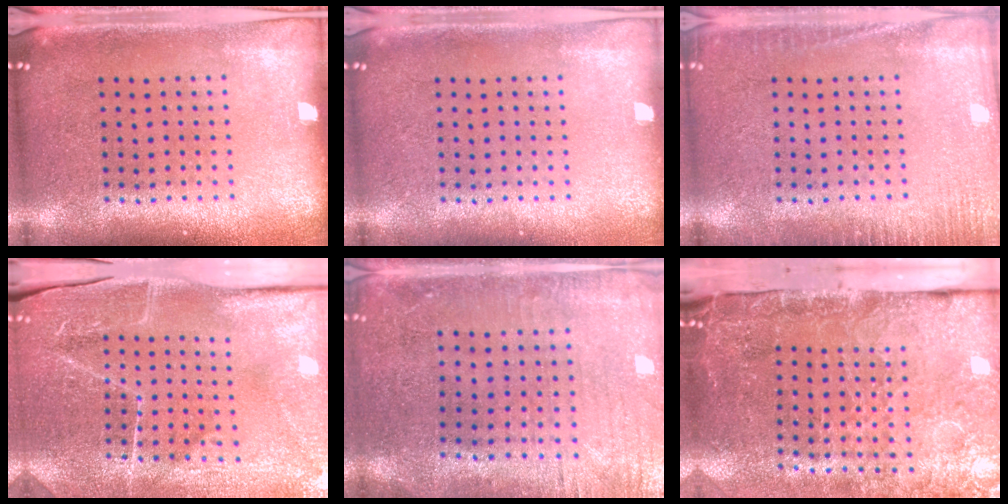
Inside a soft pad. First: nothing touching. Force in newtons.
{"total": 0.0}
{"total": 2.4, "press": 2.4, "slide": 0.4}
{"total": 3.8, "press": 3.8, "slide": 0.5}
{"total": 0.6, "press": 0.4, "slide": 0.4}
{"total": 5.1, "press": 4.2, "slide": 3.0}